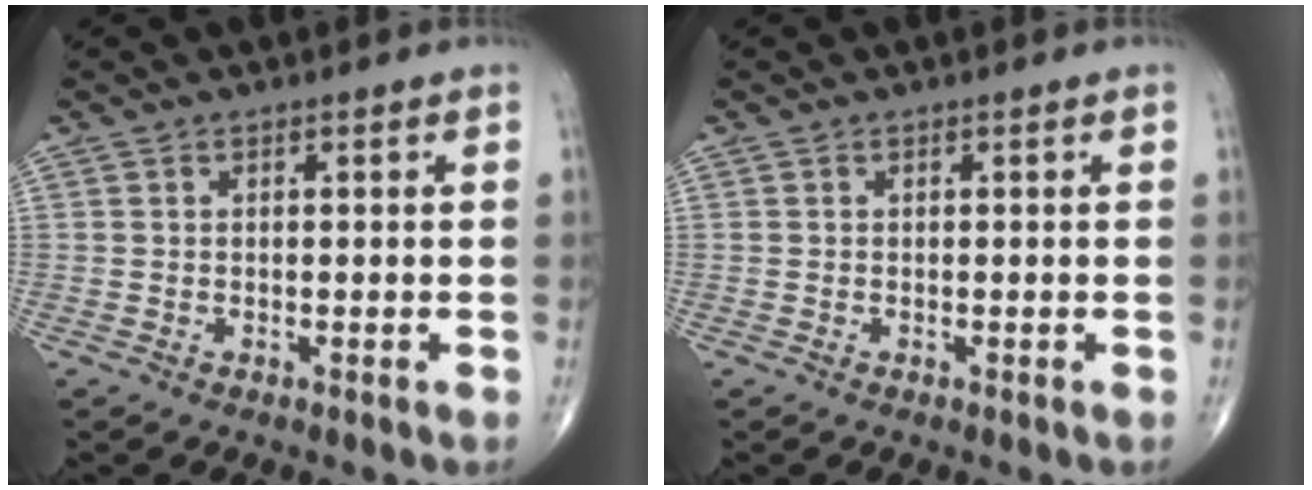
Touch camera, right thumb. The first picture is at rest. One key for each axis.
{"total": 0.0}